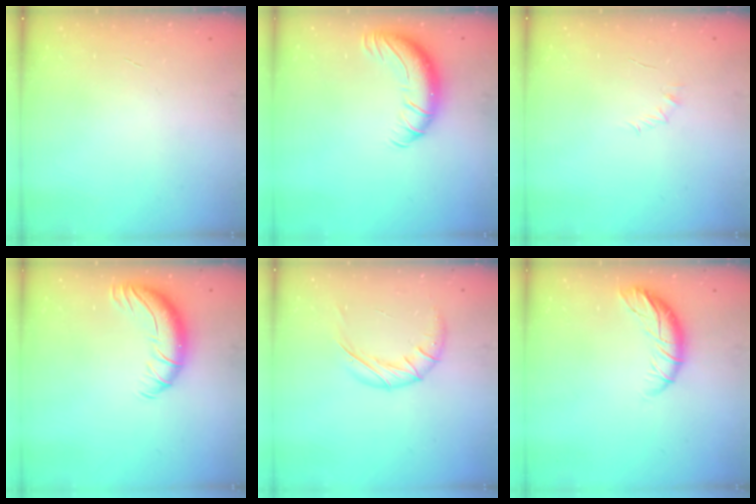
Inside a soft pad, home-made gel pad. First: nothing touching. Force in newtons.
{"total": 11.2, "press": 10.8, "slide": 2.9}
{"total": 4.1, "press": 3.9, "slide": 1.3}
{"total": 10.5, "press": 10.2, "slide": 2.4}
{"total": 9.7, "press": 9.7, "slide": 0.8}
{"total": 9.4, "press": 9.2, "slide": 2.0}